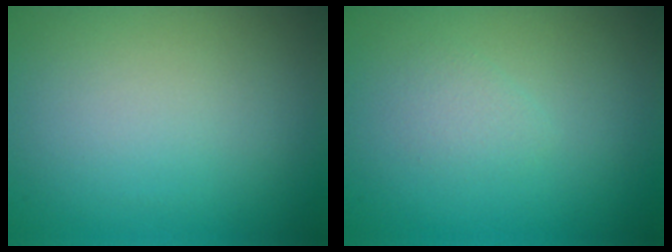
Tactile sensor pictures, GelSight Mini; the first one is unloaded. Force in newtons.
{"total": 1.0, "press": 1.0, "slide": 0.0}